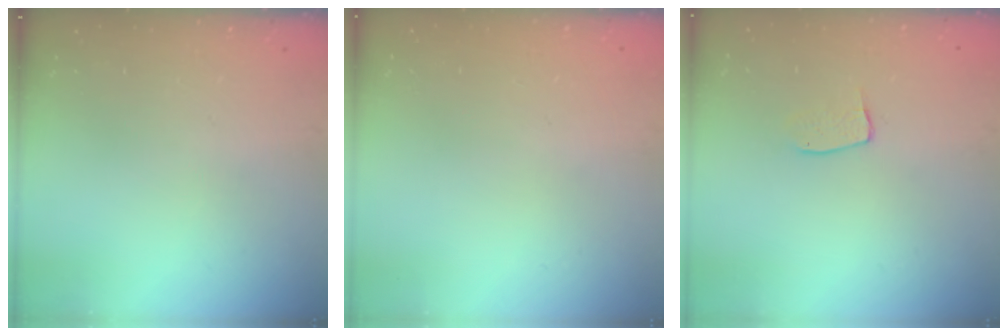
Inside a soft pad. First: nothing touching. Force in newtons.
{"total": 0.0}
{"total": 5.9, "press": 5.9, "slide": 0.3}